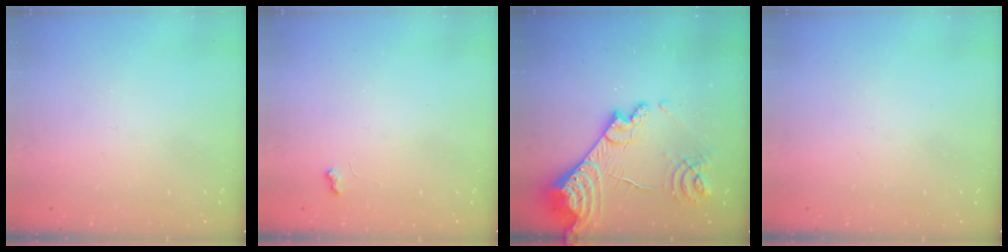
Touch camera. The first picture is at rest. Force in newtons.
{"total": 3.5, "press": 3.4, "slide": 0.4}
{"total": 23.4, "press": 23.2, "slide": 2.6}
{"total": 0.0}